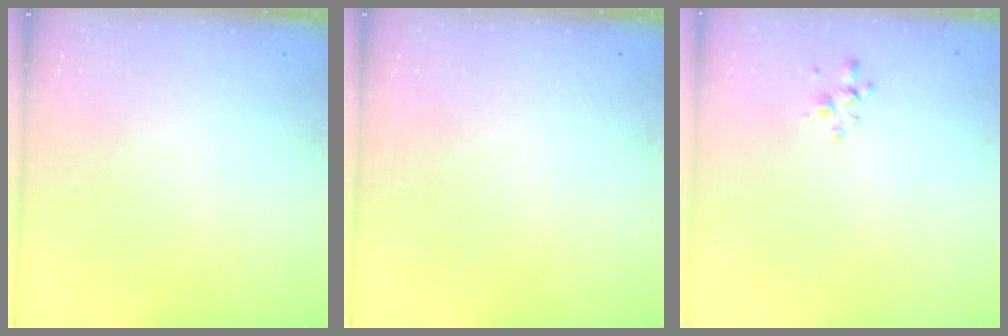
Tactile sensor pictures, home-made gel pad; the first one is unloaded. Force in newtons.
{"total": 0.0}
{"total": 2.6, "press": 2.4, "slide": 0.8}